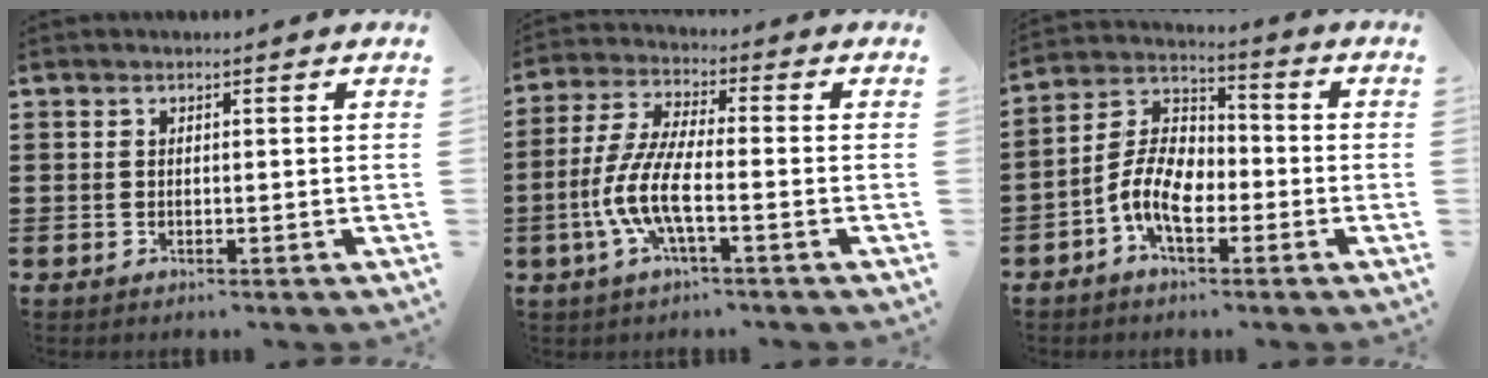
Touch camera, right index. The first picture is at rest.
{"total": 7.8, "force": [-2.9, 1.8, 7.0], "torque": [-0.174, -0.017, -0.065]}
{"total": 8.7, "force": [-3.4, 4.6, 6.5], "torque": [-0.164, -0.001, -0.073]}